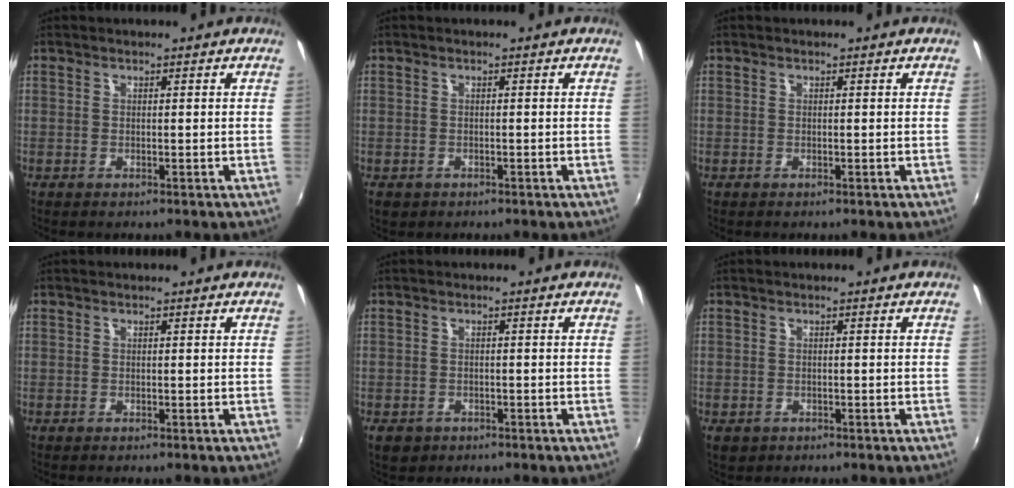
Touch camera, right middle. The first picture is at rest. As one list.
[{"total": 1.8, "force": [-0.8, 1.4, 0.8], "torque": [-0.019, -0.004, -0.011]}, {"total": 0.0}, {"total": 0.0}, {"total": 3.5, "force": [-1.8, 2.6, 1.5], "torque": [-0.034, -0.007, -0.023]}, {"total": 2.3, "force": [-0.9, 1.8, 1.1], "torque": [-0.024, -0.005, -0.011]}]